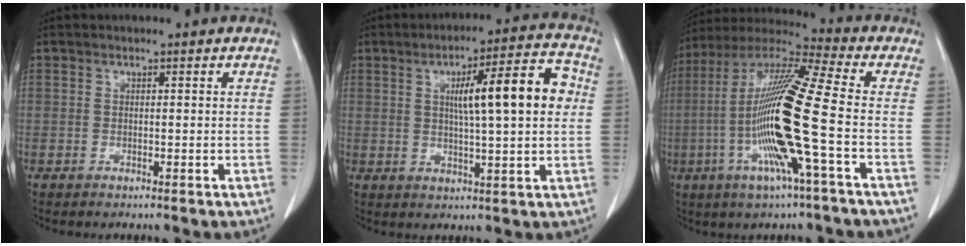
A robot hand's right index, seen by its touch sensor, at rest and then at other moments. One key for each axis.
{"total": 12.4, "fx": 2.2, "fy": 1.3, "fz": 12.1, "tx": -0.177, "ty": 0.023, "tz": 0.032}
{"total": 18.2, "fx": -3.7, "fy": -0.5, "fz": 17.8, "tx": -0.359, "ty": -0.008, "tz": -0.086}